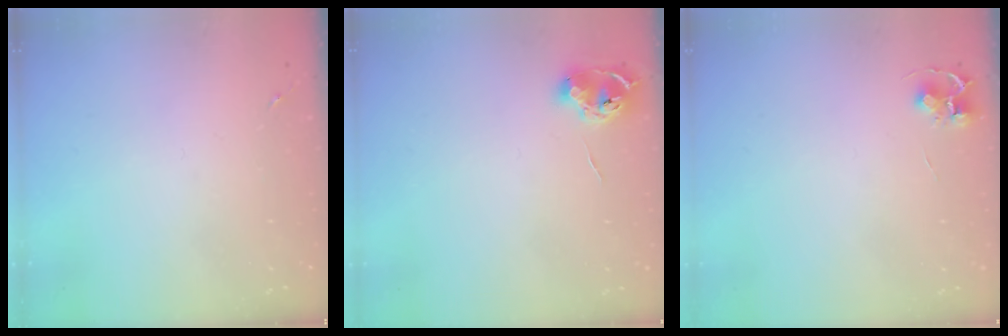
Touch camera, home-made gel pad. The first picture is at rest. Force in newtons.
{"total": 7.7, "press": 7.7, "slide": 0.7}
{"total": 4.7, "press": 4.7, "slide": 0.4}